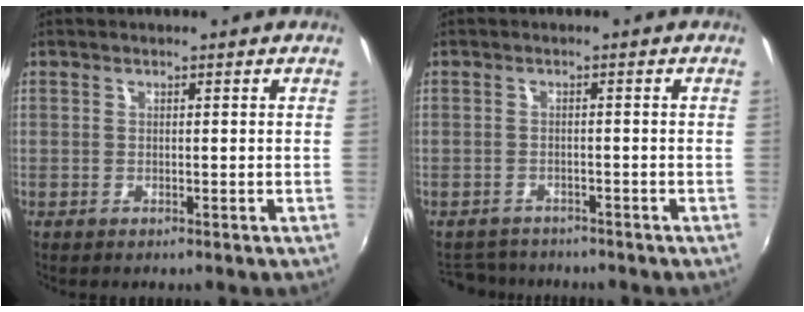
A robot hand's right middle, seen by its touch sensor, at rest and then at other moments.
{"total": 6.1, "force": [-5.5, 2.4, 1.1], "torque": [-0.038, -0.003, -0.086]}